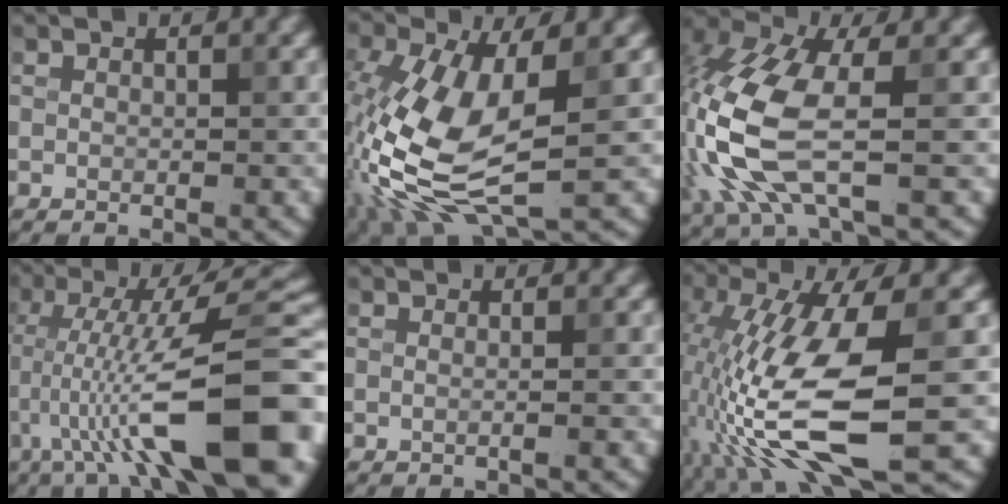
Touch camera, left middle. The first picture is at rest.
{"total": 9.3, "force": [-1.6, 4.3, 8.0], "torque": [-0.195, 0.000, -0.033]}
{"total": 9.3, "force": [-1.1, 3.8, 8.4], "torque": [-0.210, 0.006, -0.030]}
{"total": 14.4, "force": [-4.2, 3.1, 13.5], "torque": [-0.208, 0.029, -0.061]}
{"total": 1.1, "force": [0.0, 0.5, 1.0], "torque": [-0.008, -0.006, -0.012]}
{"total": 10.8, "force": [-3.0, 3.1, 9.9], "torque": [-0.208, -0.005, -0.056]}